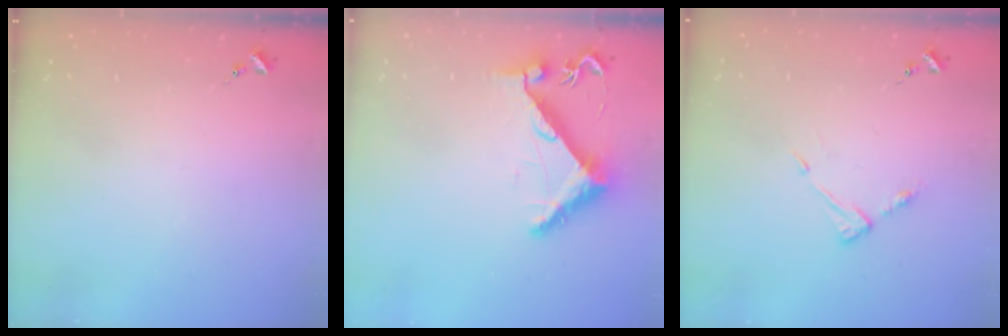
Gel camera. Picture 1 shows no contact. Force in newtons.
{"total": 7.9, "press": 7.9, "slide": 0.4}
{"total": 5.6, "press": 5.6, "slide": 0.3}